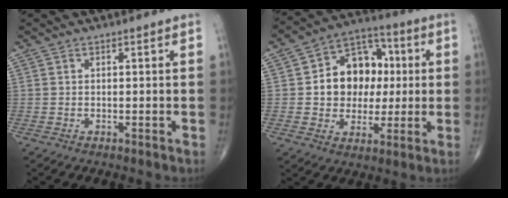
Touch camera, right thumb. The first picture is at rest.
{"total": 14.8, "force": [1.3, 11.6, 9.0], "torque": [-0.088, 0.025, 0.020]}